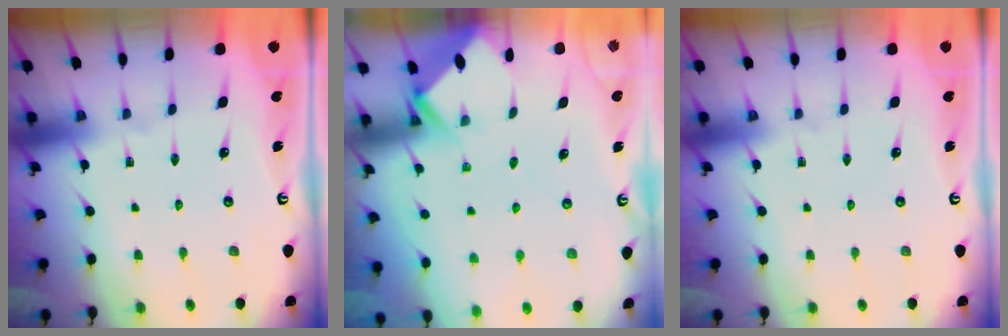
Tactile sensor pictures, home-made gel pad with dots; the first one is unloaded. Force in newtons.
{"total": 2.7, "press": 2.7, "slide": 0.2}
{"total": 0.0}